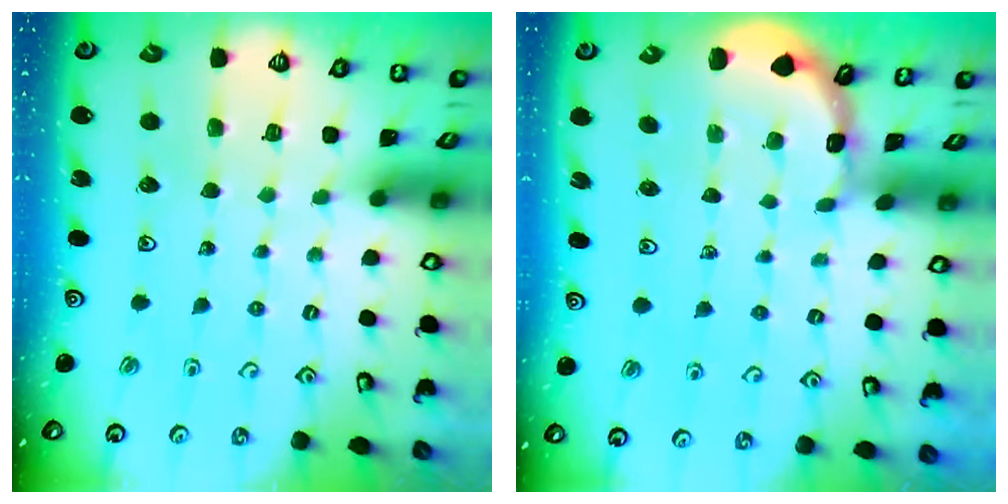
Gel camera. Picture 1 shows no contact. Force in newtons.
{"total": 1.0, "press": 0.9, "slide": 0.2}